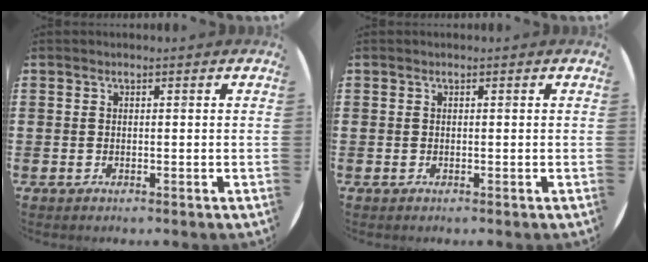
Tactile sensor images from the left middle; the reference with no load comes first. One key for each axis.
{"total": 0.0}